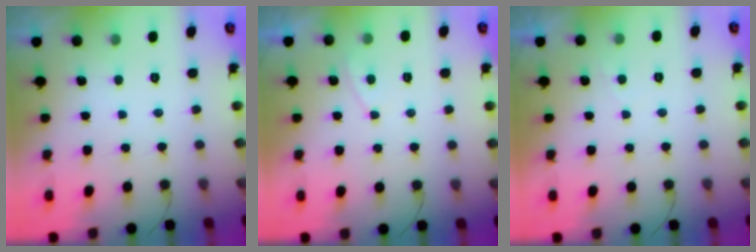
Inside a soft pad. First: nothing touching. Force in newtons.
{"total": 2.0, "press": 2.0, "slide": 0.3}
{"total": 0.5, "press": 0.1, "slide": 0.5}